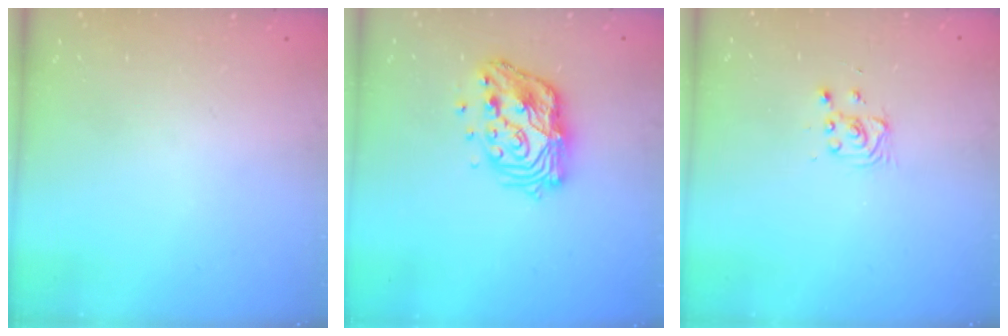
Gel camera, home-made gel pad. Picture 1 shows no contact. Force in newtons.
{"total": 14.1, "press": 14.1, "slide": 1.1}
{"total": 2.8, "press": 2.8, "slide": 0.4}